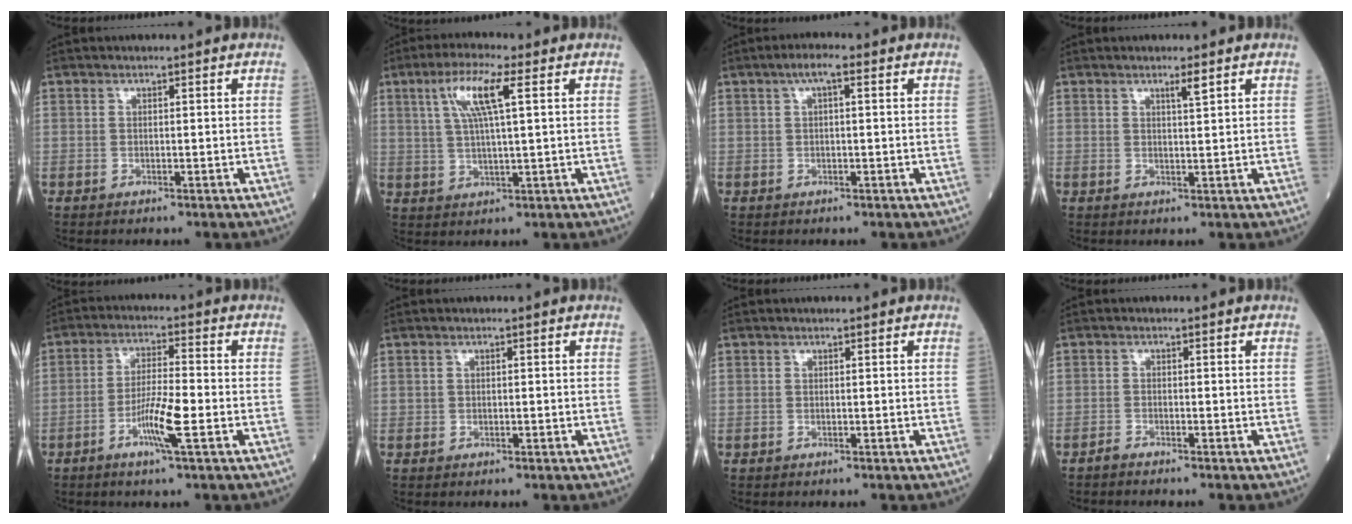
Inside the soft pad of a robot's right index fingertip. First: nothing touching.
{"total": 7.6, "force": [2.9, 0.5, 7.0], "torque": [-0.144, 0.013, 0.059]}
{"total": 2.7, "force": [1.2, 0.5, 2.4], "torque": [-0.043, 0.013, 0.021]}
{"total": 1.6, "force": [1.1, -0.2, 1.1], "torque": [-0.025, -0.002, 0.023]}
{"total": 6.8, "force": [-2.6, 0.1, 6.2], "torque": [-0.124, -0.005, -0.048]}
{"total": 0.0}
{"total": 0.0}
{"total": 1.1, "force": [-1.0, -0.2, 0.2], "torque": [-0.009, -0.002, -0.019]}